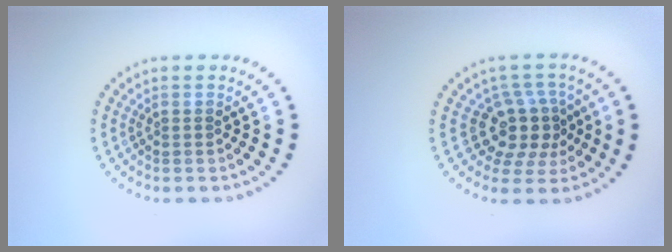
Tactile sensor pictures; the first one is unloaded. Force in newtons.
{"total": 4.0, "press": 3.2, "slide": 2.4}